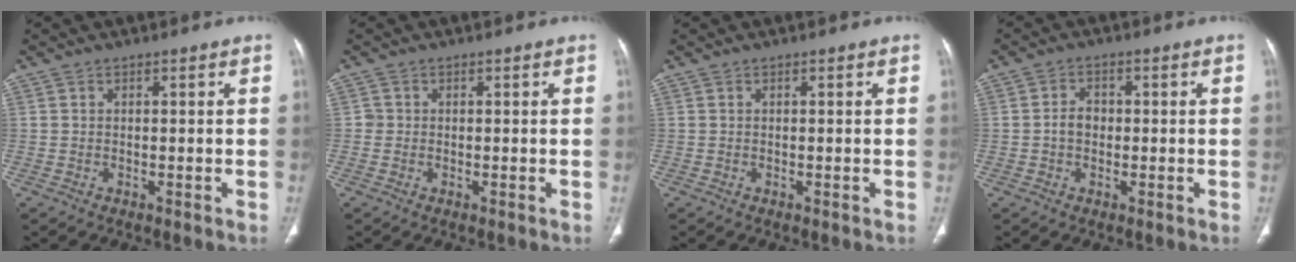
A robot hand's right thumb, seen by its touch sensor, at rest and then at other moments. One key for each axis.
{"total": 1.0, "fx": -0.1, "fy": 1.0, "fz": 0.1, "tx": 0.005, "ty": 0.004, "tz": -0.003}
{"total": 0.0}
{"total": 3.2, "fx": -0.3, "fy": 2.5, "fz": 2.0, "tx": -0.026, "ty": 0.011, "tz": -0.011}